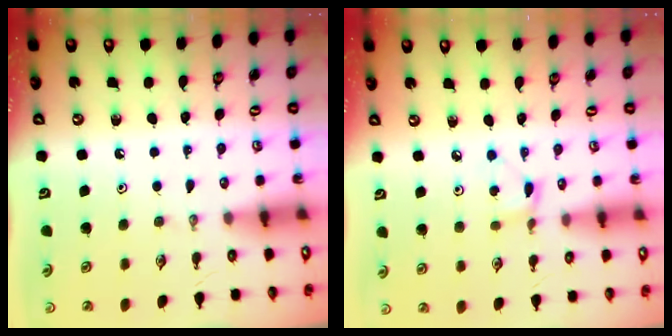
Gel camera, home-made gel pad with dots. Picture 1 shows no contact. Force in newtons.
{"total": 3.1, "press": 3.0, "slide": 0.4}